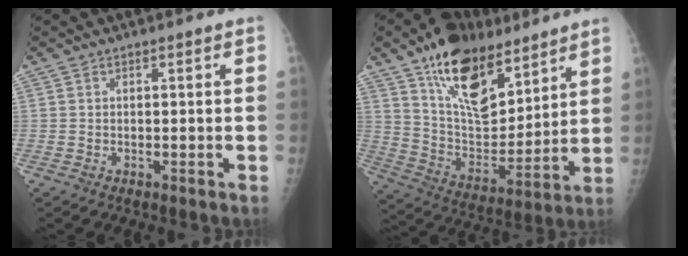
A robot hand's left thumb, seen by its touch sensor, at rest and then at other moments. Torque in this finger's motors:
{"motor_torque": [2.48, 1.06, 1.71, -1.04, 0.15]}